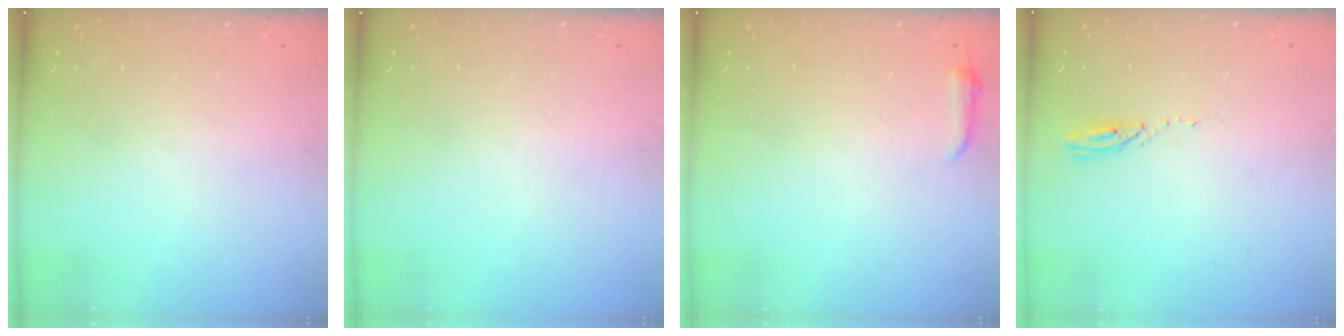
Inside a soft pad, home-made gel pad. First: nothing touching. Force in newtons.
{"total": 0.0}
{"total": 3.6, "press": 3.5, "slide": 0.6}
{"total": 3.2, "press": 3.2, "slide": 0.2}